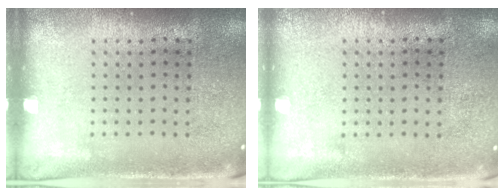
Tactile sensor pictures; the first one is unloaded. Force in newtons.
{"total": 0.0}